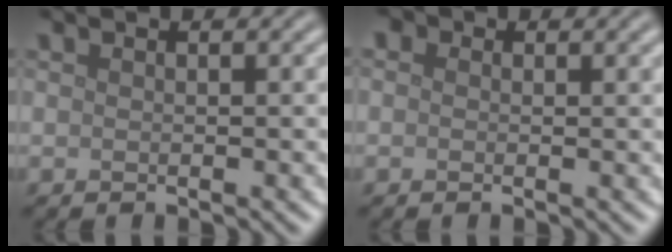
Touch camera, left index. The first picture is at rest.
{"total": 1.7, "force": [0.7, 1.2, 1.0], "torque": [-0.007, 0.005, -0.011]}